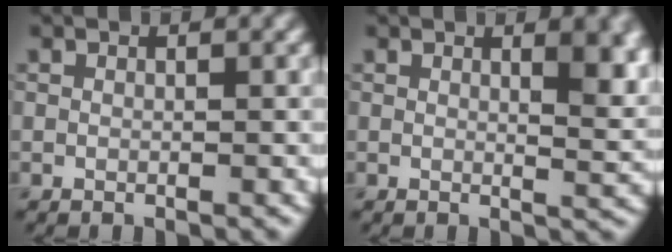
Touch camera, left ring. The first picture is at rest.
{"total": 4.5, "force": [1.8, 1.6, 3.8], "torque": [-0.035, 0.000, 0.025]}